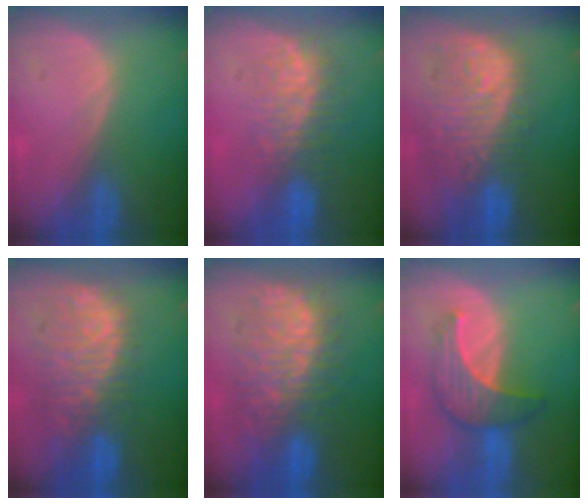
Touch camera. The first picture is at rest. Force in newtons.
{"total": 7.5, "press": 7.0, "slide": 2.8}
{"total": 12.2, "press": 10.9, "slide": 5.5}
{"total": 11.3, "press": 9.7, "slide": 5.7}
{"total": 11.6, "press": 11.5, "slide": 1.4}
{"total": 6.9, "press": 6.8, "slide": 1.0}